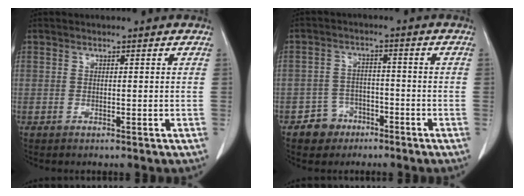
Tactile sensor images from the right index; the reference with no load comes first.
{"total": 4.7, "force": [-2.9, 3.8, 0.2], "torque": [0.005, 0.016, -0.043]}